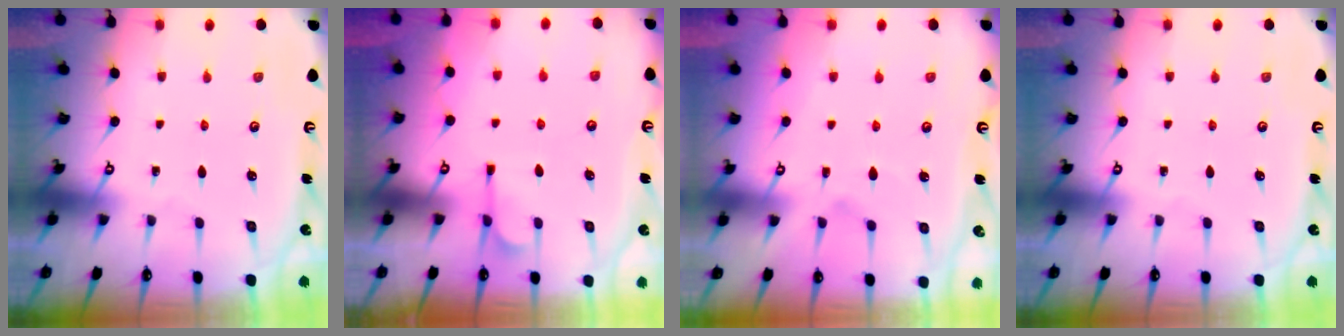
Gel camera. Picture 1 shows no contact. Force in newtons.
{"total": 2.8, "press": 2.4, "slide": 1.5}
{"total": 1.5, "press": 1.0, "slide": 1.1}
{"total": 0.0}